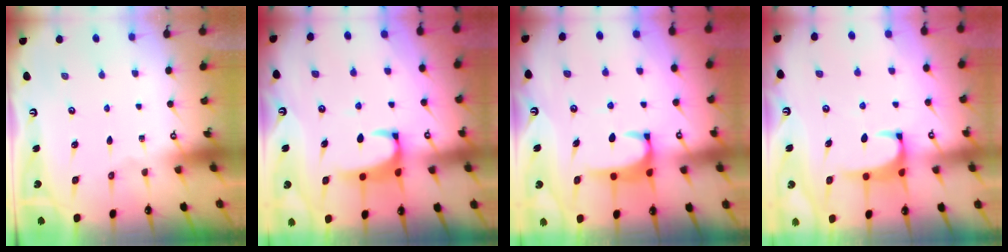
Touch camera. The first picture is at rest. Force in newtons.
{"total": 2.2, "press": 2.0, "slide": 0.7}
{"total": 2.5, "press": 2.4, "slide": 0.7}
{"total": 1.2, "press": 1.1, "slide": 0.5}